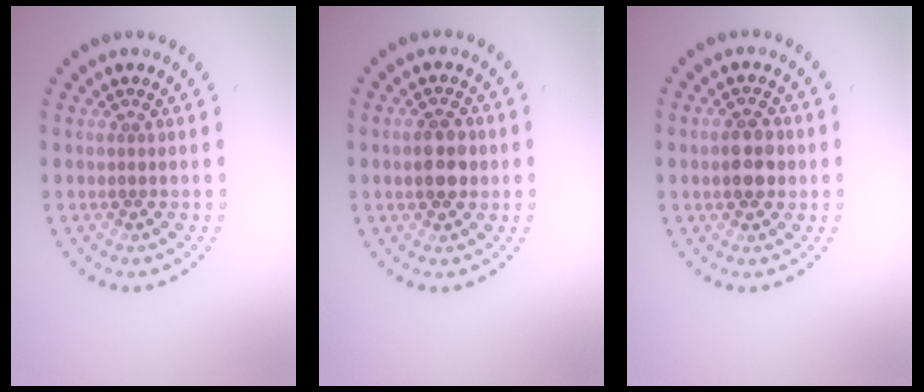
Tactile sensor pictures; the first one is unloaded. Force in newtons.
{"total": 3.2, "press": 3.2, "slide": 0.0}
{"total": 3.1, "press": 3.1, "slide": 0.1}